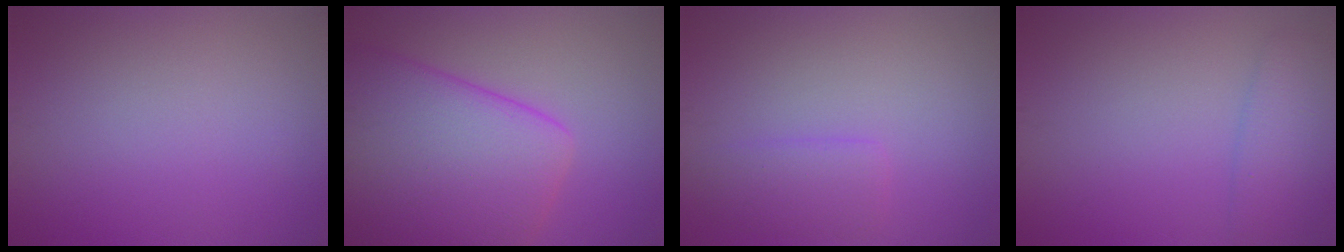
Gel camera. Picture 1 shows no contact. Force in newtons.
{"total": 10.9, "press": 10.9, "slide": 0.7}
{"total": 2.1, "press": 2.1, "slide": 0.2}
{"total": 2.8, "press": 2.8, "slide": 0.1}